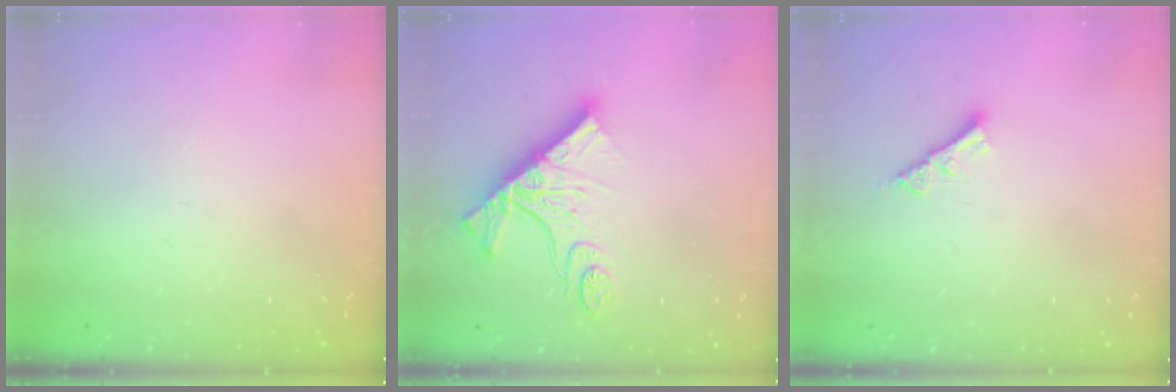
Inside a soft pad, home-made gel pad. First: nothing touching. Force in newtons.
{"total": 14.3, "press": 14.3, "slide": 1.5}
{"total": 5.5, "press": 5.4, "slide": 0.4}